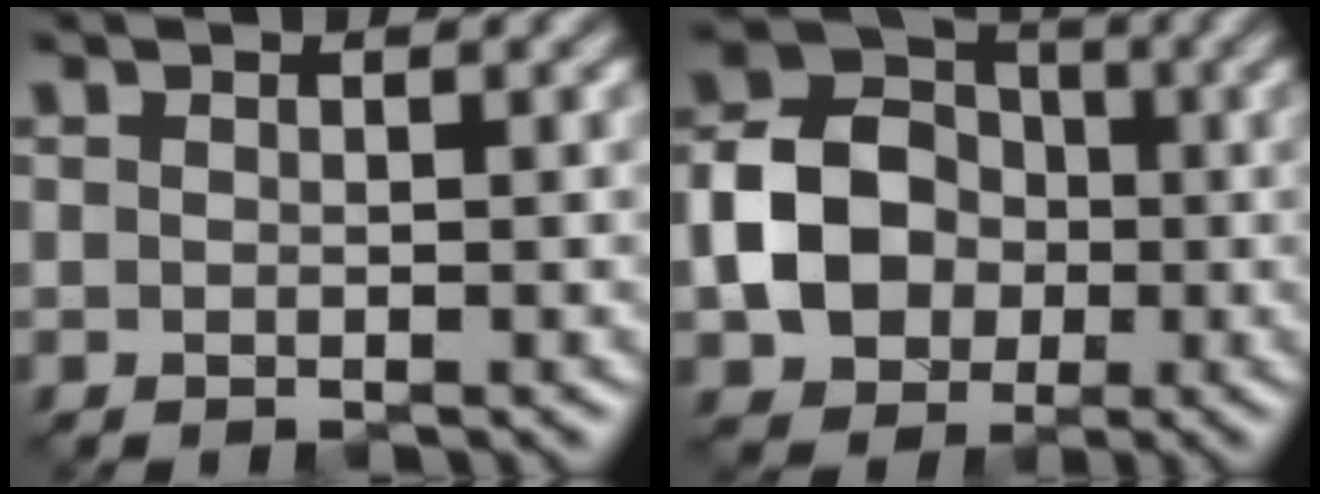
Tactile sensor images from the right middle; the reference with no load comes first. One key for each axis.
{"total": 7.3, "fx": -1.5, "fy": 6.0, "fz": 4.0, "tx": -0.075, "ty": 0.004, "tz": -0.042}